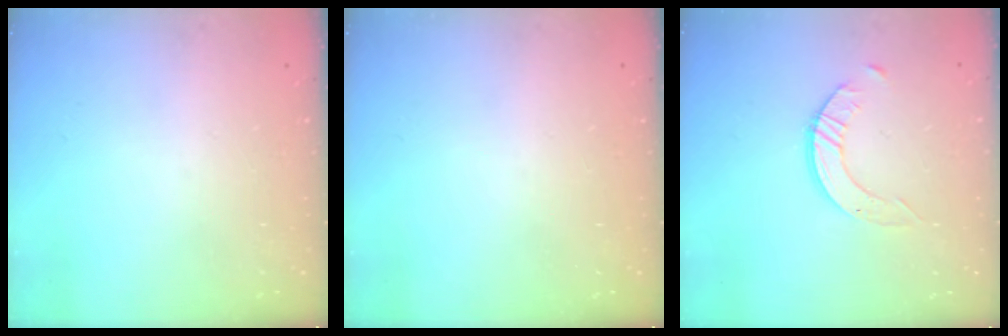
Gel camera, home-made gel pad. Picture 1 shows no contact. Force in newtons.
{"total": 0.0}
{"total": 4.0, "press": 4.0, "slide": 0.3}